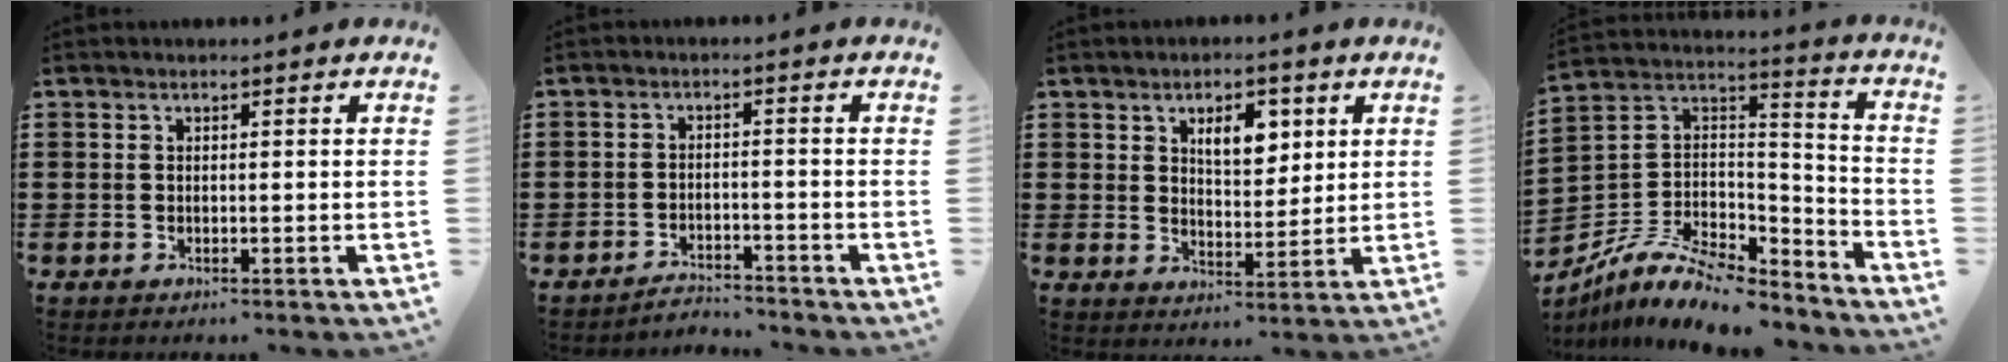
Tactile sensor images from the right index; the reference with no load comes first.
{"total": 2.8, "force": [-2.8, 0.2, -0.1], "torque": [-0.006, 0.002, -0.060]}
{"total": 5.8, "force": [2.7, 3.1, 4.1], "torque": [-0.066, 0.003, 0.040]}
{"total": 10.5, "force": [-8.5, 3.7, 5.1], "torque": [-0.109, 0.018, -0.166]}